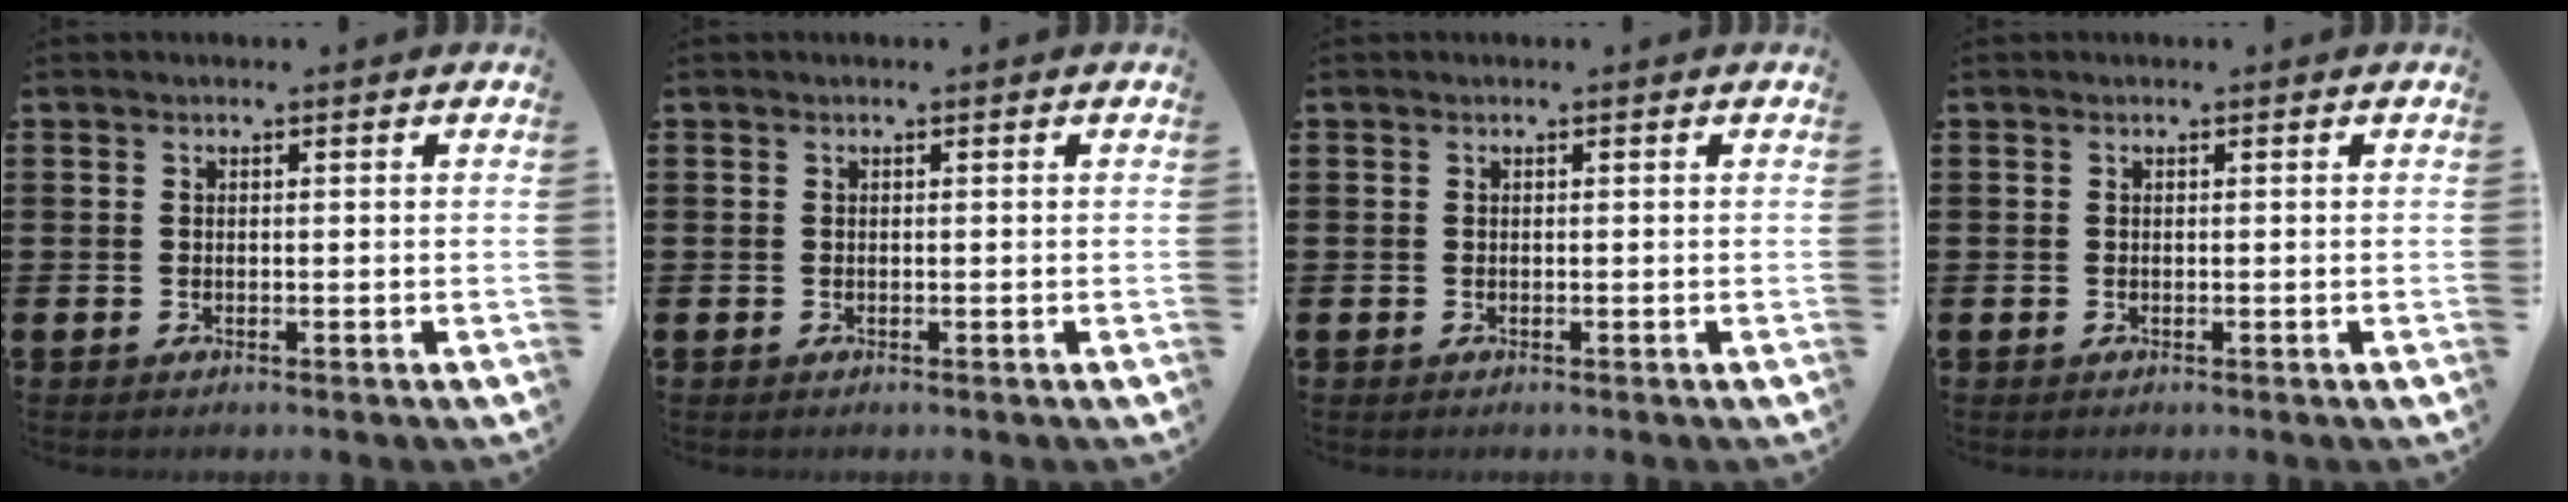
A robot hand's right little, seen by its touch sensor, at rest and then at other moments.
{"total": 0.0}
{"total": 0.0}
{"total": 0.0}